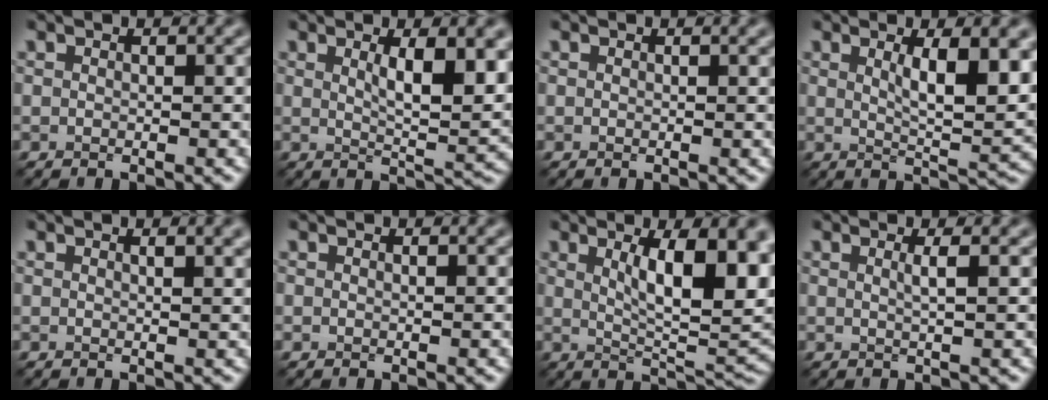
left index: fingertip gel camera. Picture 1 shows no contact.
{"total": 6.7, "force": [1.9, 1.8, 6.1], "torque": [-0.089, -0.009, 0.035]}
{"total": 0.6, "force": [0.3, 0.1, 0.5], "torque": [-0.004, 0.004, 0.004]}
{"total": 7.0, "force": [2.0, 1.9, 6.5], "torque": [-0.092, -0.009, 0.035]}
{"total": 2.7, "force": [1.5, 0.9, 2.0], "torque": [-0.014, 0.002, 0.015]}
{"total": 0.0}
{"total": 10.4, "force": [2.7, 3.3, 9.5], "torque": [-0.129, -0.006, 0.047]}
{"total": 1.5, "force": [0.4, 0.4, 1.4], "torque": [-0.018, 0.002, 0.001]}